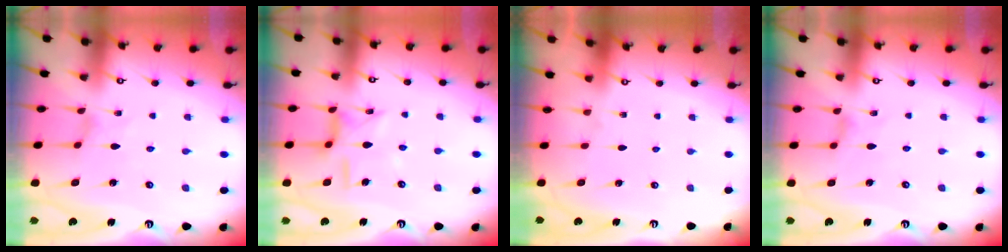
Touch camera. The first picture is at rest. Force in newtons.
{"total": 10.2, "press": 10.2, "slide": 0.8}
{"total": 0.0}
{"total": 0.7, "press": 0.6, "slide": 0.3}